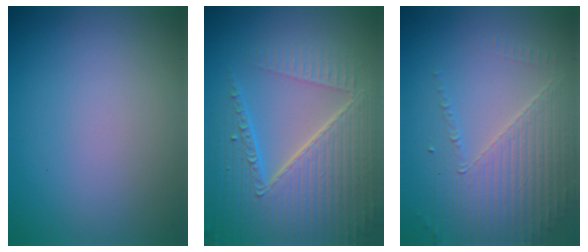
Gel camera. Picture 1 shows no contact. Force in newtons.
{"total": 8.2, "press": 5.9, "slide": 5.6}
{"total": 3.9, "press": 3.6, "slide": 1.6}